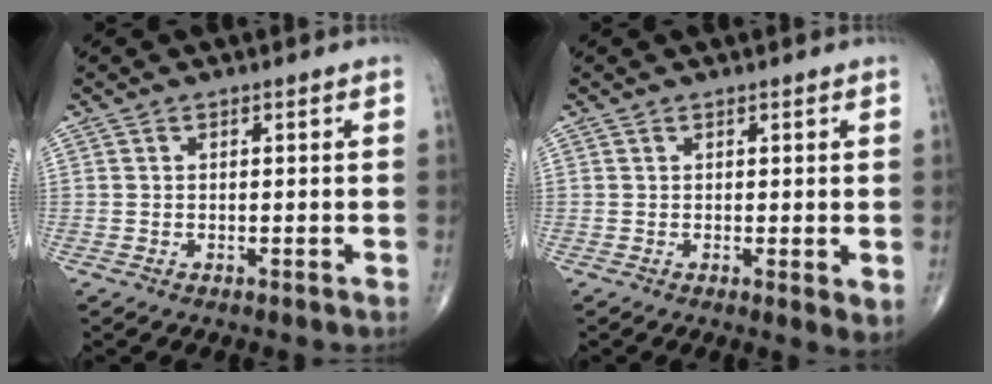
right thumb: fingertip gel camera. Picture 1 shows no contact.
{"total": 2.5, "force": [0.3, 0.7, 2.4], "torque": [-0.035, -0.011, 0.005]}